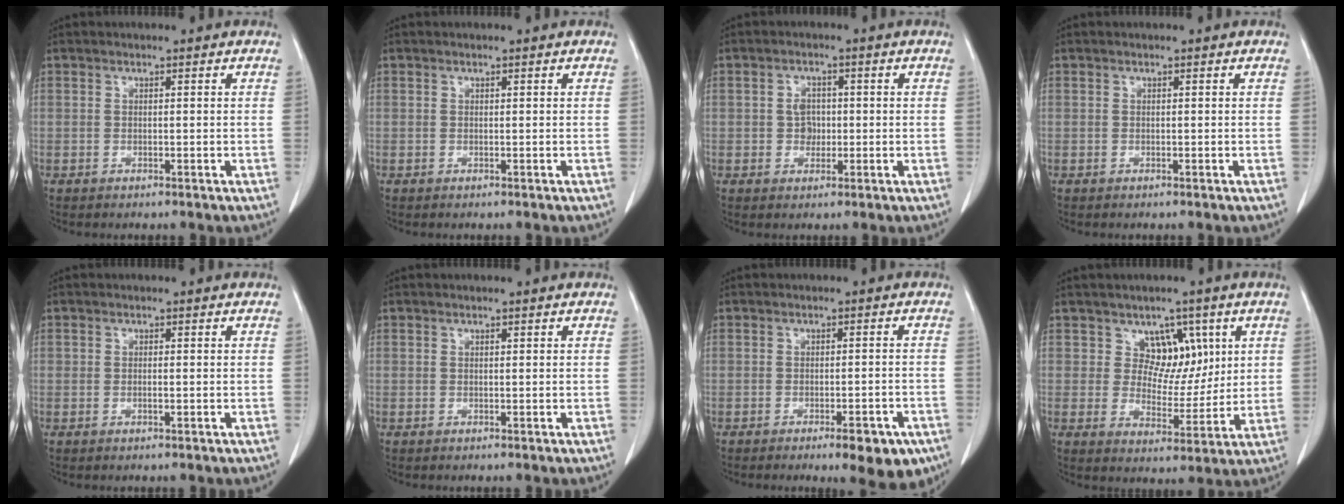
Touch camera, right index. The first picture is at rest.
{"total": 0.0}
{"total": 2.8, "force": [-0.1, 2.3, 1.6], "torque": [-0.022, 0.006, -0.001]}
{"total": 0.0}
{"total": 0.8, "force": [-0.2, 0.2, 0.7], "torque": [-0.012, 0.000, -0.002]}
{"total": 0.0}
{"total": 6.9, "force": [-4.3, 1.9, 5.1], "torque": [-0.047, -0.005, -0.053]}
{"total": 6.6, "force": [3.0, 4.8, 3.3], "torque": [-0.036, 0.007, 0.050]}